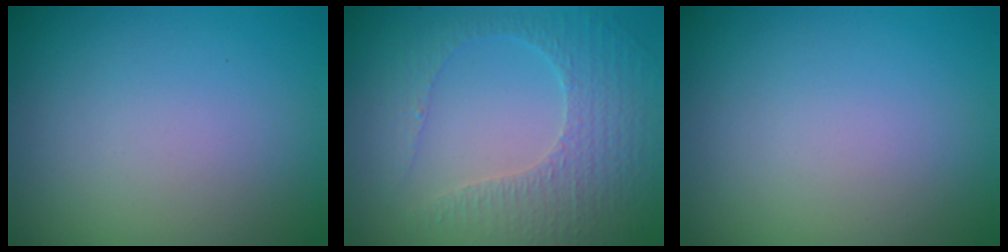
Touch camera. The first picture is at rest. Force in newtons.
{"total": 4.6, "press": 3.2, "slide": 3.3}
{"total": 0.0}